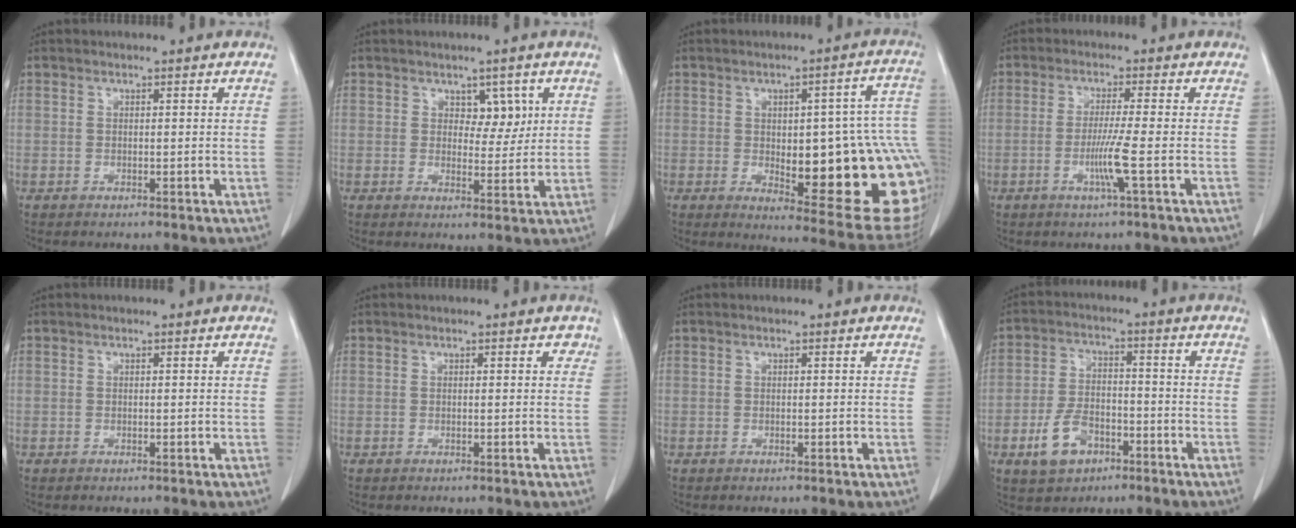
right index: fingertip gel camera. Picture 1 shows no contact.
{"total": 3.7, "force": [1.6, 2.2, 2.4], "torque": [-0.025, 0.001, 0.025]}
{"total": 23.7, "force": [-3.1, 6.2, 22.7], "torque": [-0.200, 0.014, -0.016]}
{"total": 4.9, "force": [-1.5, -1.2, 4.5], "torque": [-0.088, -0.012, -0.032]}
{"total": 0.0}
{"total": 0.9, "force": [0.5, 0.6, 0.4], "torque": [0.003, 0.002, 0.000]}
{"total": 0.0}
{"total": 7.6, "force": [-3.8, 4.5, 4.7], "torque": [-0.103, 0.005, -0.065]}